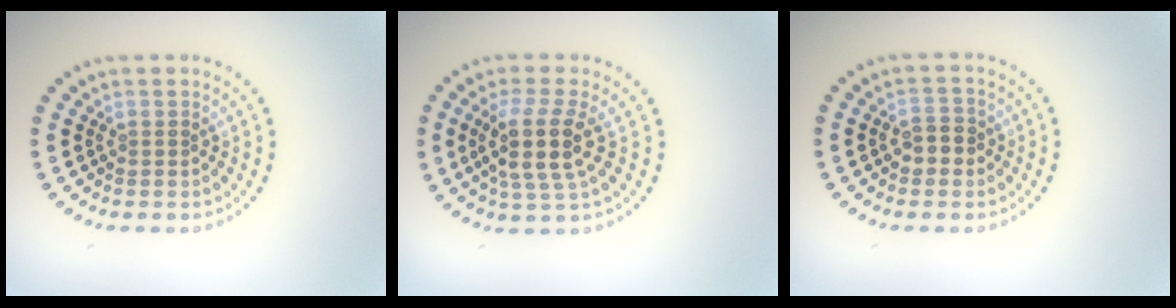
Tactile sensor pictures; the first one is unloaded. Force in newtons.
{"total": 4.2, "press": 3.5, "slide": 2.2}
{"total": 2.2, "press": 2.2, "slide": 0.3}